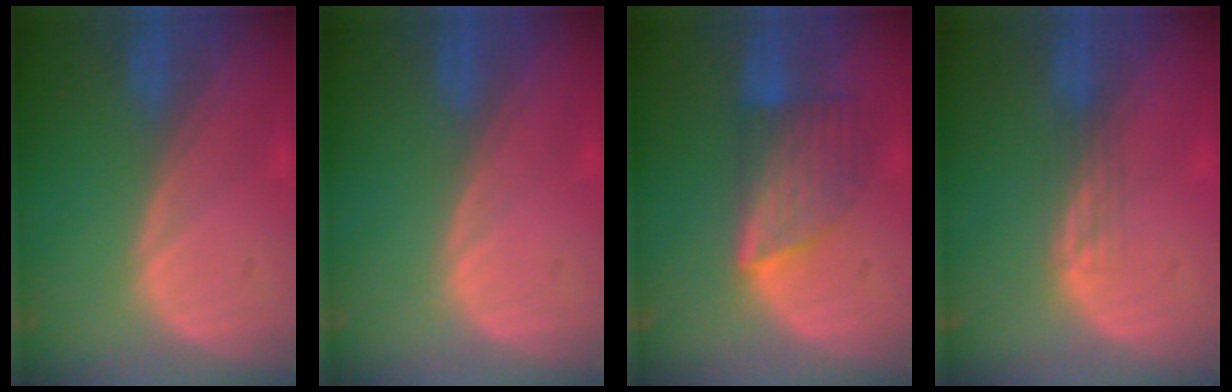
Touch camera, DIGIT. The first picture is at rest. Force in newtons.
{"total": 0.0}
{"total": 6.7, "press": 6.6, "slide": 1.3}
{"total": 2.1, "press": 1.6, "slide": 1.3}